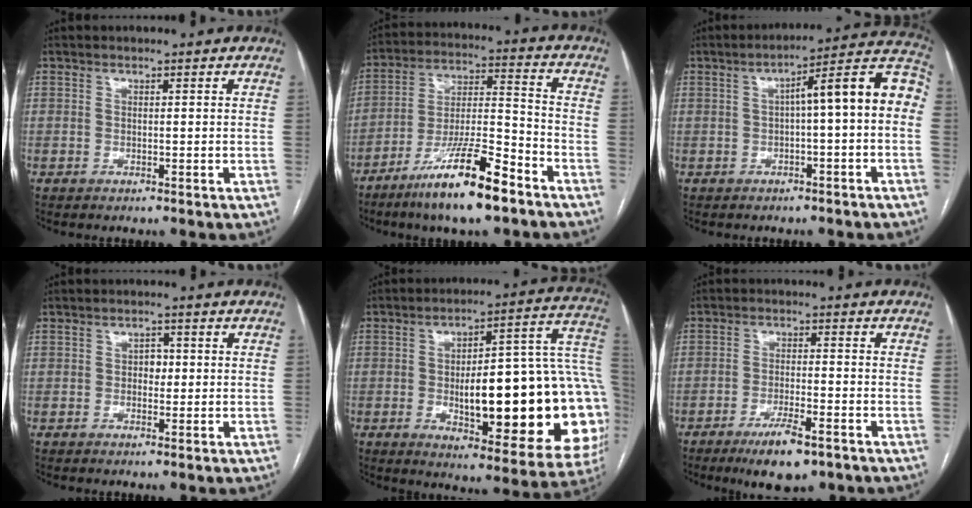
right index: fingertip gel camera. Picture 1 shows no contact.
{"total": 15.2, "force": [-10.0, 1.8, 11.3], "torque": [-0.214, -0.017, -0.179]}
{"total": 11.0, "force": [0.3, 1.3, 11.0], "torque": [-0.149, 0.046, 0.000]}
{"total": 1.8, "force": [0.1, 1.3, 1.3], "torque": [-0.015, 0.004, 0.000]}
{"total": 29.7, "force": [-3.1, 7.6, 28.5], "torque": [-0.293, 0.027, -0.029]}
{"total": 7.3, "force": [-4.7, 1.4, 5.4], "torque": [-0.098, -0.012, -0.073]}